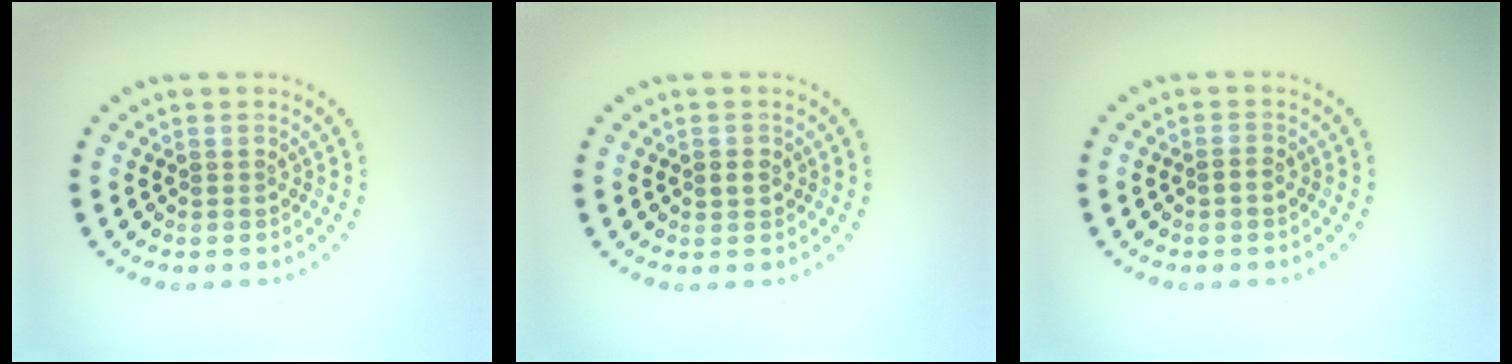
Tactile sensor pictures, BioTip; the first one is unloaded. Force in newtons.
{"total": 1.1, "press": 1.0, "slide": 0.3}
{"total": 0.7, "press": 0.7, "slide": 0.2}